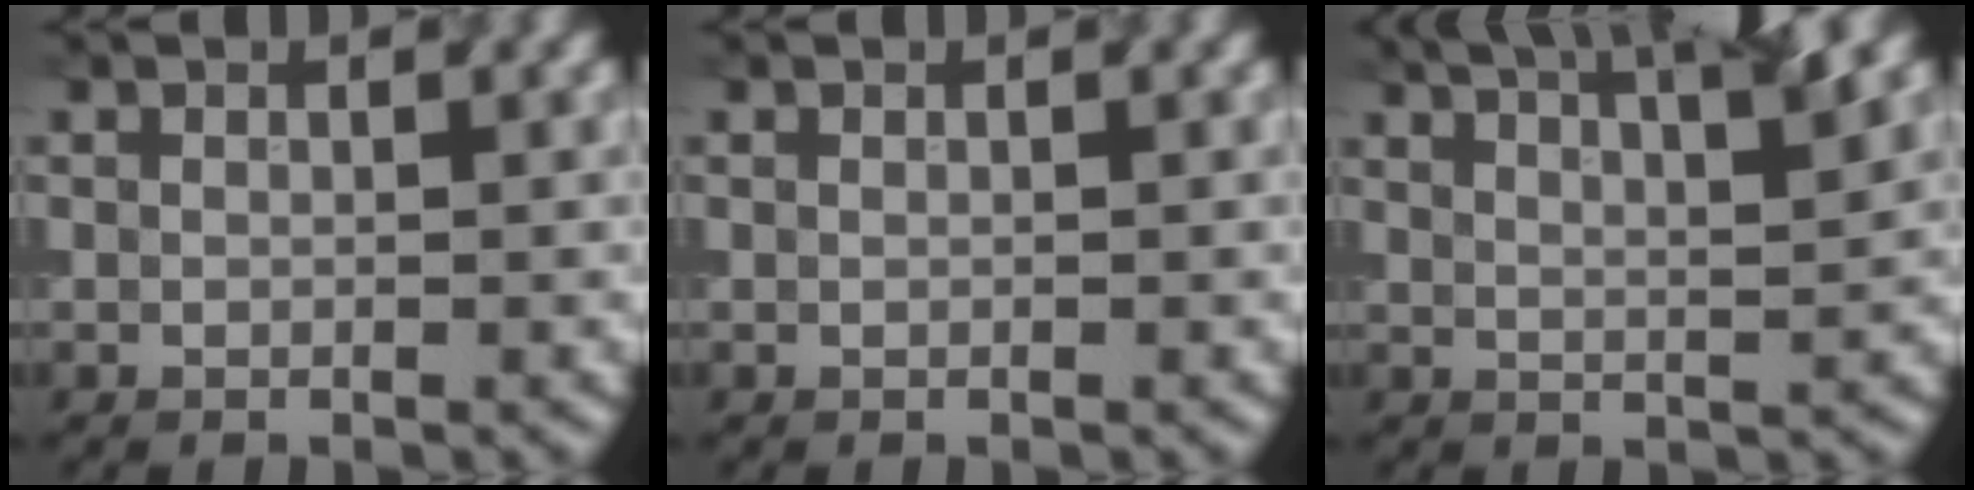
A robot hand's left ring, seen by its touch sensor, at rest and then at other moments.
{"total": 0.0}
{"total": 8.6, "force": [5.9, 2.5, 5.7], "torque": [-0.048, 0.035, 0.042]}